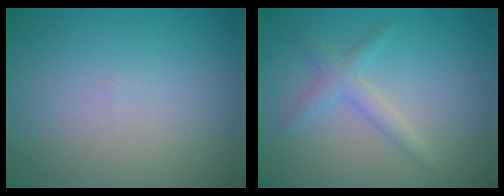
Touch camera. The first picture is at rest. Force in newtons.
{"total": 1.3, "press": 1.3, "slide": 0.1}